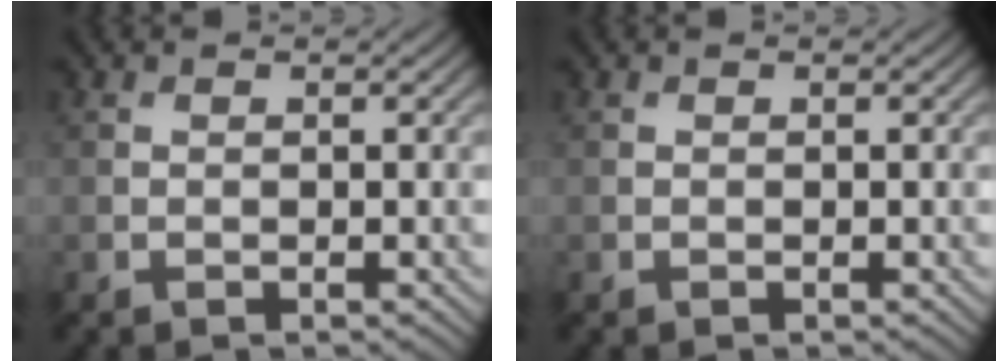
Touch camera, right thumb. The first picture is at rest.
{"total": 0.0}